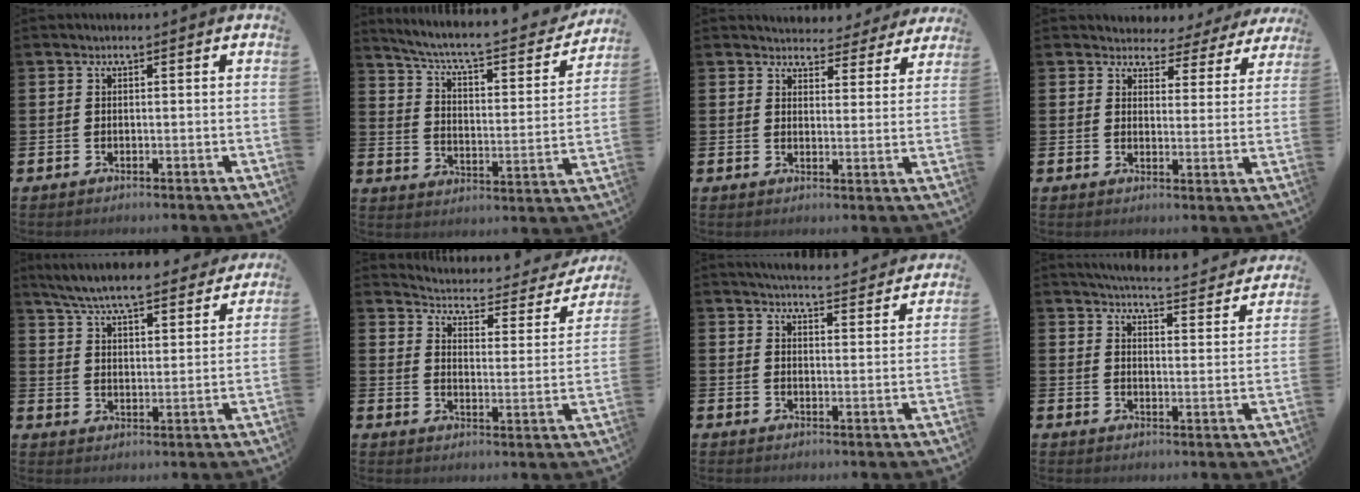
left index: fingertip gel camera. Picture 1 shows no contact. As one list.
[{"total": 6.7, "force": [6.0, 1.1, 2.8], "torque": [-0.078, -0.047, 0.095]}, {"total": 4.3, "force": [4.0, 1.4, 0.0], "torque": [-0.008, -0.029, 0.070]}, {"total": 3.4, "force": [3.0, 1.7, 0.0], "torque": [-0.017, -0.024, 0.047]}, {"total": 7.3, "force": [6.9, 0.7, 2.2], "torque": [-0.065, -0.045, 0.119]}, {"total": 3.8, "force": [3.5, 1.2, 0.8], "torque": [-0.037, -0.036, 0.049]}, {"total": 5.5, "force": [5.5, 0.1, 0.5], "torque": [-0.024, -0.037, 0.097]}, {"total": 5.2, "force": [5.1, 0.0, 0.9], "torque": [-0.034, -0.041, 0.086]}]